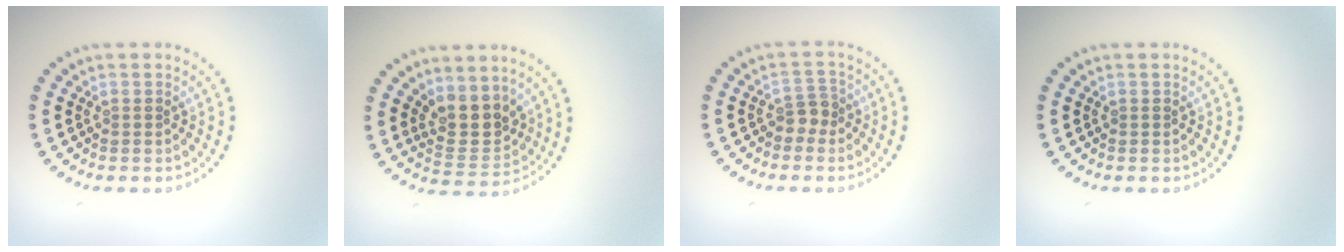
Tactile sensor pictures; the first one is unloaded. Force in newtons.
{"total": 3.7, "press": 3.3, "slide": 1.7}
{"total": 1.7, "press": 1.4, "slide": 1.0}
{"total": 0.0}